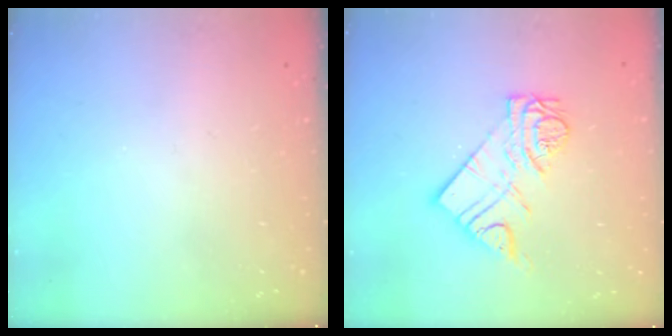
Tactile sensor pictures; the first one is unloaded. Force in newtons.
{"total": 11.0, "press": 11.0, "slide": 1.1}